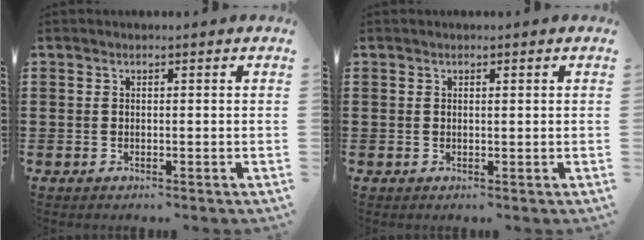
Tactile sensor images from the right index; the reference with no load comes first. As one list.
[{"total": 0.5, "force": [0.2, 0.1, 0.4], "torque": [-0.010, 0.000, 0.004]}]